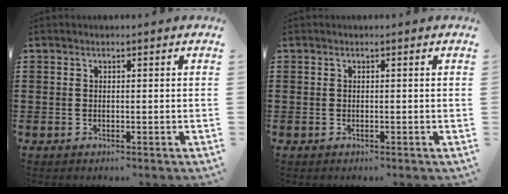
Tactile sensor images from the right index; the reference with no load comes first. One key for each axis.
{"total": 0.0}